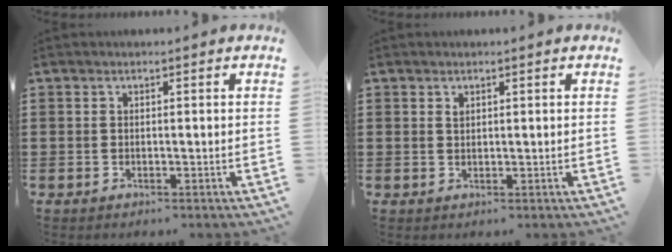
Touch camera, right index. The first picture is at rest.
{"total": 0.7, "force": [0.5, 0.4, 0.4], "torque": [-0.008, 0.001, 0.009]}